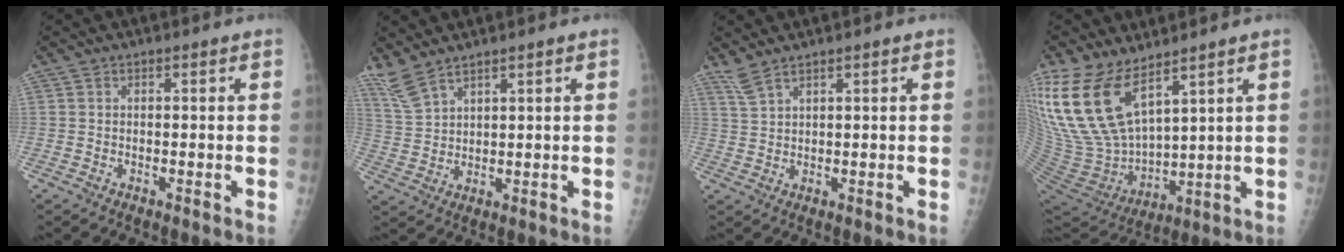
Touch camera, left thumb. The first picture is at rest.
{"total": 5.4, "force": [4.6, 1.3, 2.5], "torque": [-0.056, -0.015, 0.109]}
{"total": 3.0, "force": [2.5, 0.4, 1.6], "torque": [-0.036, -0.004, 0.061]}
{"total": 19.5, "force": [11.6, 9.2, 12.7], "torque": [-0.256, -0.059, 0.245]}